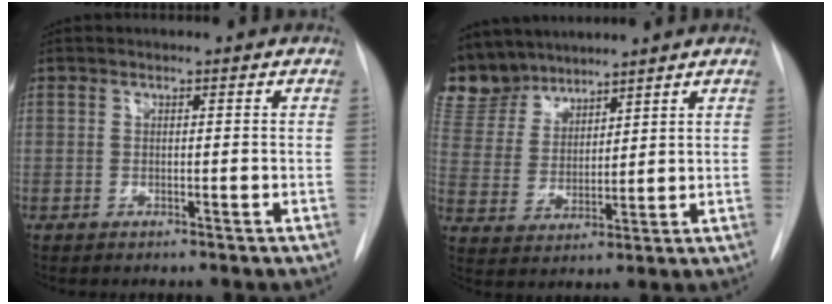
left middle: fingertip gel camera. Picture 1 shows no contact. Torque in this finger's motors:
{"motor_torque": [1.13, -1.01, 1.05, 0.21]}